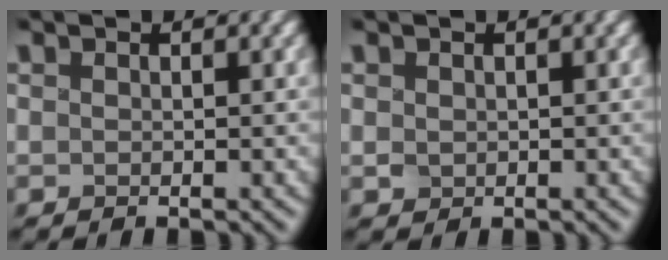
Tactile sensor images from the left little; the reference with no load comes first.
{"total": 0.7, "force": [0.2, 0.6, 0.2], "torque": [-0.003, 0.000, 0.006]}